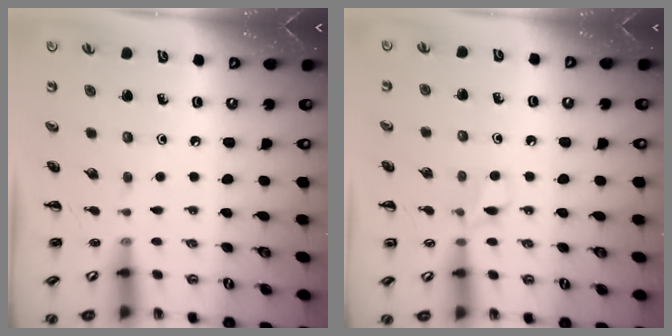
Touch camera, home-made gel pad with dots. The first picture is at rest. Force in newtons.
{"total": 6.4, "press": 6.1, "slide": 1.9}